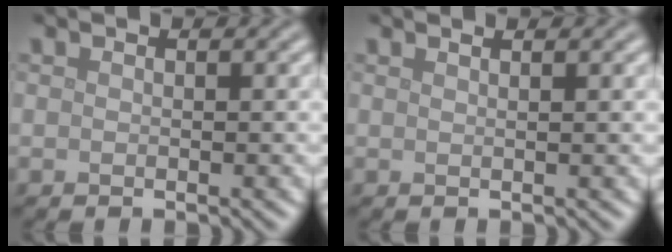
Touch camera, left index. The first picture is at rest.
{"total": 2.0, "force": [1.2, 0.9, 1.3], "torque": [0.000, 0.001, -0.008]}